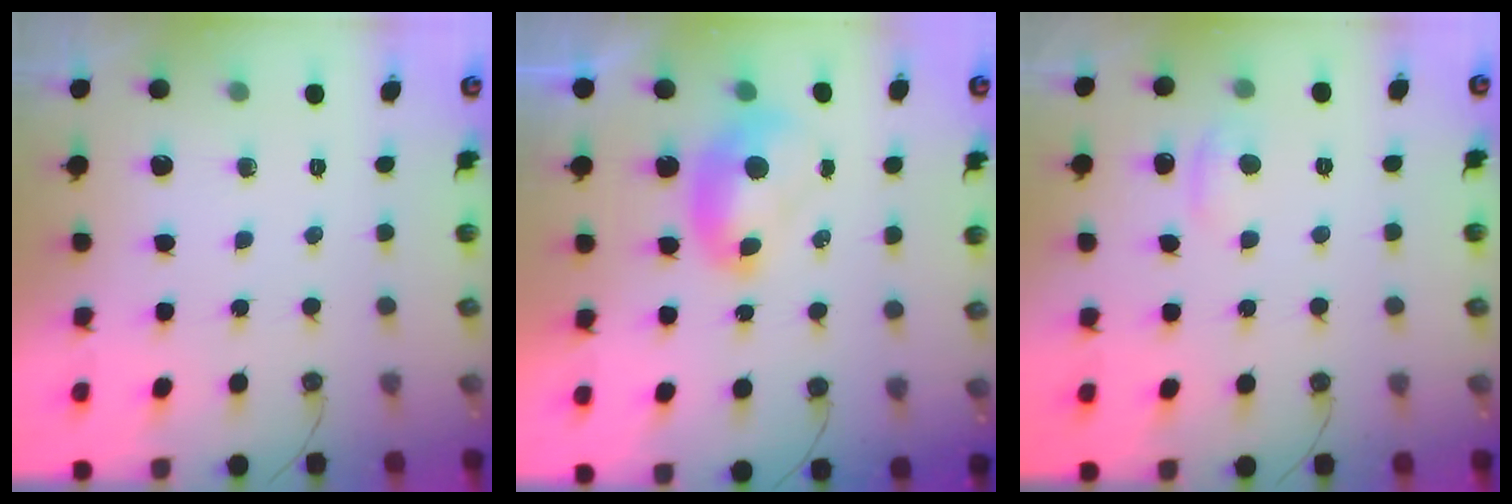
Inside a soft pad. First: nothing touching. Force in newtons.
{"total": 1.3, "press": 1.3, "slide": 0.3}
{"total": 1.2, "press": 1.0, "slide": 0.7}